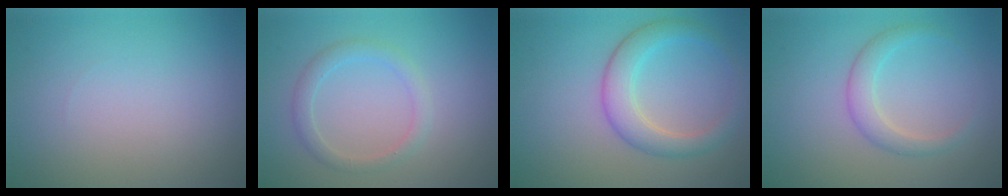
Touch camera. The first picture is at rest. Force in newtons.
{"total": 1.8, "press": 1.8, "slide": 0.0}
{"total": 3.9, "press": 3.9, "slide": 0.3}
{"total": 2.3, "press": 2.3, "slide": 0.0}